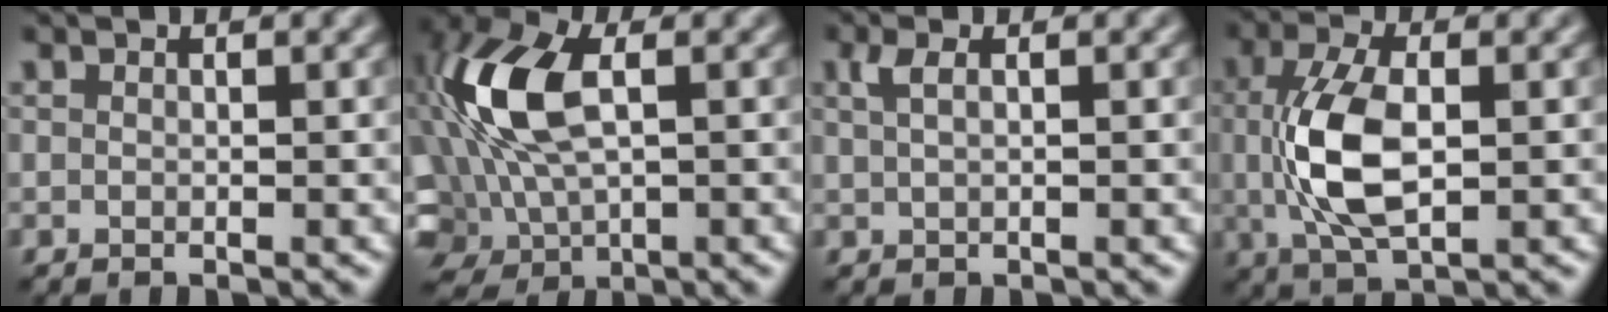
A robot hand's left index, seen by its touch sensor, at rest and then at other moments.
{"total": 10.9, "force": [0.9, 6.3, 8.9], "torque": [-0.208, 0.014, 0.008]}
{"total": 1.5, "force": [0.7, 0.4, 1.2], "torque": [-0.025, 0.004, 0.014]}
{"total": 6.9, "force": [0.0, 3.3, 6.1], "torque": [-0.135, 0.001, 0.001]}